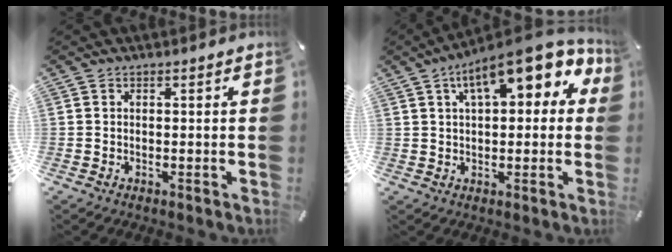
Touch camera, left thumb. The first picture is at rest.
{"total": 14.6, "force": [6.7, 6.3, 11.4], "torque": [-0.165, -0.017, 0.110]}